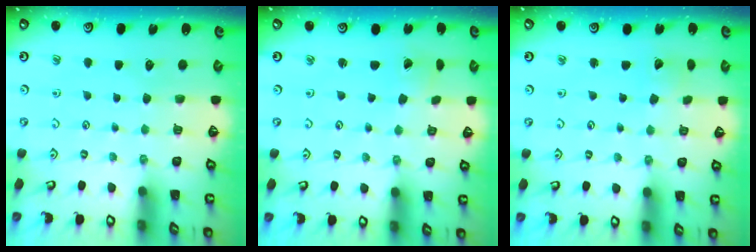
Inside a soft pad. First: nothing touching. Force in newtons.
{"total": 0.7, "press": 0.7, "slide": 0.0}
{"total": 2.9, "press": 2.9, "slide": 0.3}